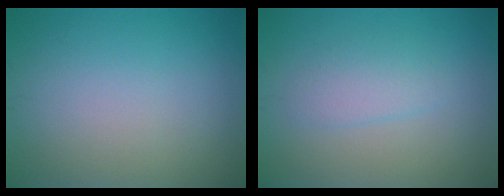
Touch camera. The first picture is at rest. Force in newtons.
{"total": 2.0, "press": 1.9, "slide": 0.1}